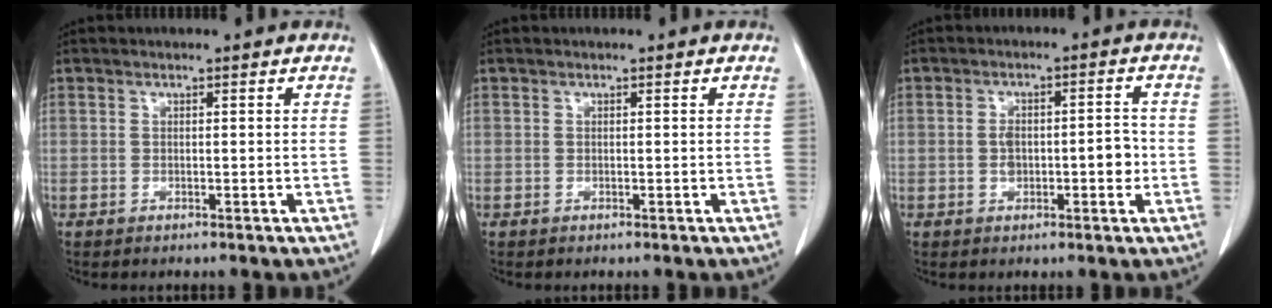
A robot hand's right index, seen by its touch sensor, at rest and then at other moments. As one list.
[{"total": 0.0}, {"total": 5.3, "force": [-0.8, 2.4, 4.6], "torque": [-0.078, 0.013, -0.010]}]